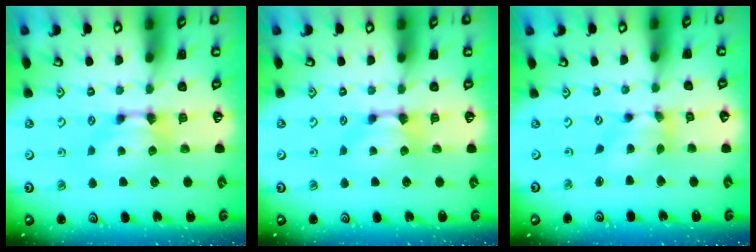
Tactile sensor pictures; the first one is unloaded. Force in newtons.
{"total": 0.0}
{"total": 4.1, "press": 3.7, "slide": 1.7}